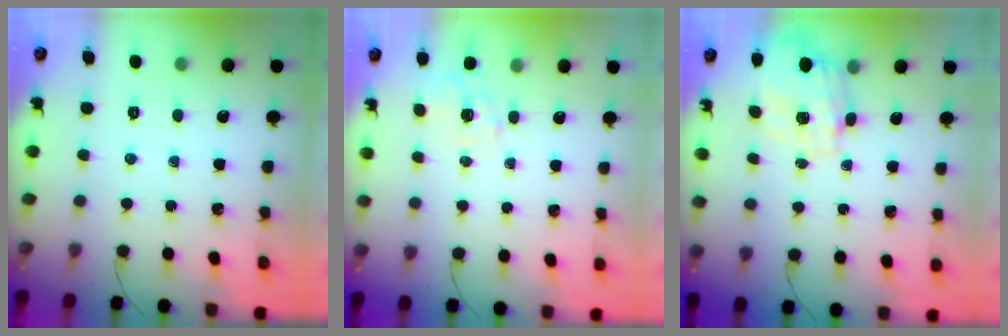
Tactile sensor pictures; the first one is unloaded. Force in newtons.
{"total": 6.3, "press": 6.2, "slide": 0.9}
{"total": 2.9, "press": 2.7, "slide": 1.0}